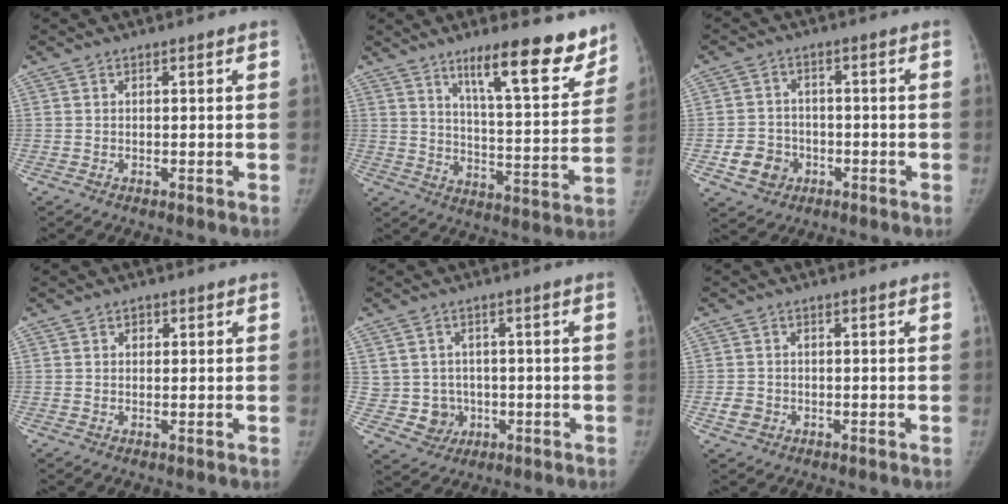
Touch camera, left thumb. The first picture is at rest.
{"total": 17.4, "force": [11.9, 4.3, 12.0], "torque": [-0.125, -0.076, 0.181]}
{"total": 6.7, "force": [-2.6, 5.8, 2.3], "torque": [-0.018, 0.019, -0.039]}
{"total": 1.3, "force": [0.4, 1.1, 0.6], "torque": [0.003, 0.002, 0.001]}
{"total": 6.0, "force": [-0.4, 5.9, 1.2], "torque": [0.010, 0.010, 0.003]}
{"total": 2.6, "force": [-1.0, 2.2, 1.0], "torque": [-0.012, 0.009, -0.016]}